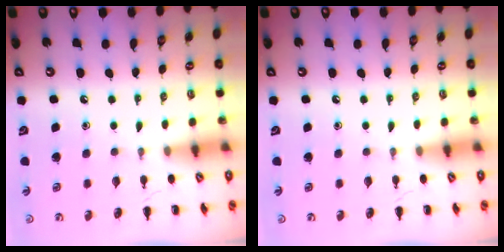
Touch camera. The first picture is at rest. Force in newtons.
{"total": 0.0}